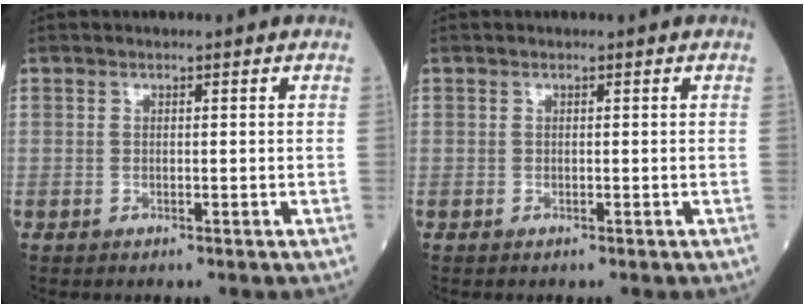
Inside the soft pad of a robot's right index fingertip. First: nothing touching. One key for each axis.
{"total": 0.0}